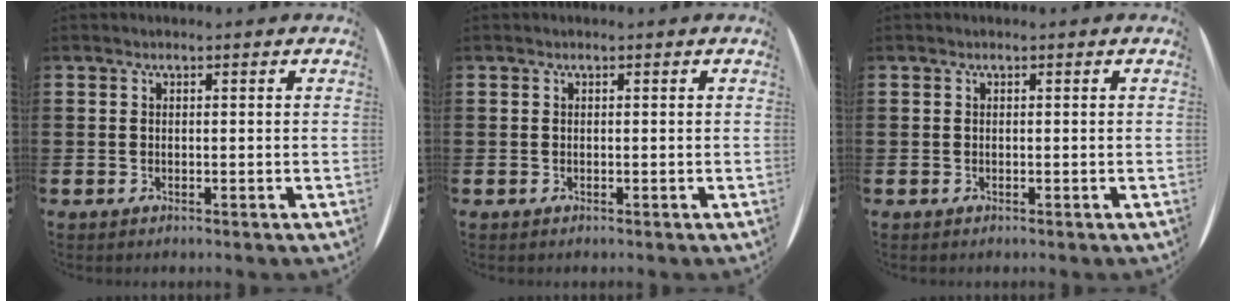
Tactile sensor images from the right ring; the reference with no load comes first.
{"total": 0.0}
{"total": 0.0}